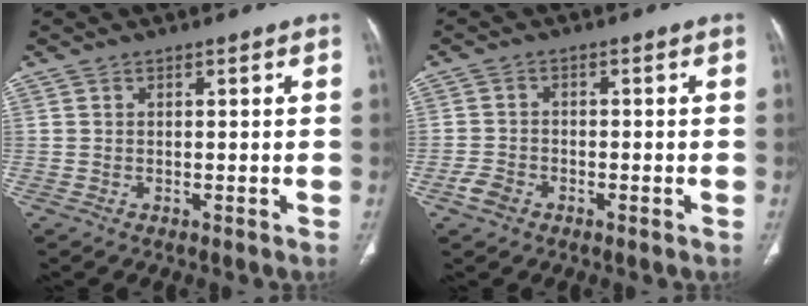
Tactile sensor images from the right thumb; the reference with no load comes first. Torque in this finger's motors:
{"motor_torque": [2.46, 2.21, 0.15, -0.91, -0.01]}